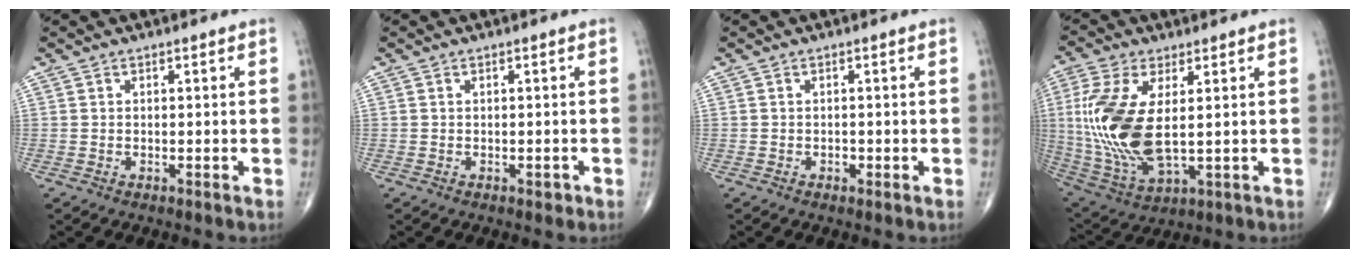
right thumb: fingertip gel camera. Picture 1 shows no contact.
{"total": 0.9, "force": [-0.3, 0.6, 0.6], "torque": [-0.006, 0.000, -0.004]}
{"total": 0.9, "force": [-0.3, 0.6, 0.5], "torque": [-0.007, 0.001, -0.006]}
{"total": 17.3, "force": [1.4, 7.9, 15.3], "torque": [-0.344, -0.016, 0.039]}